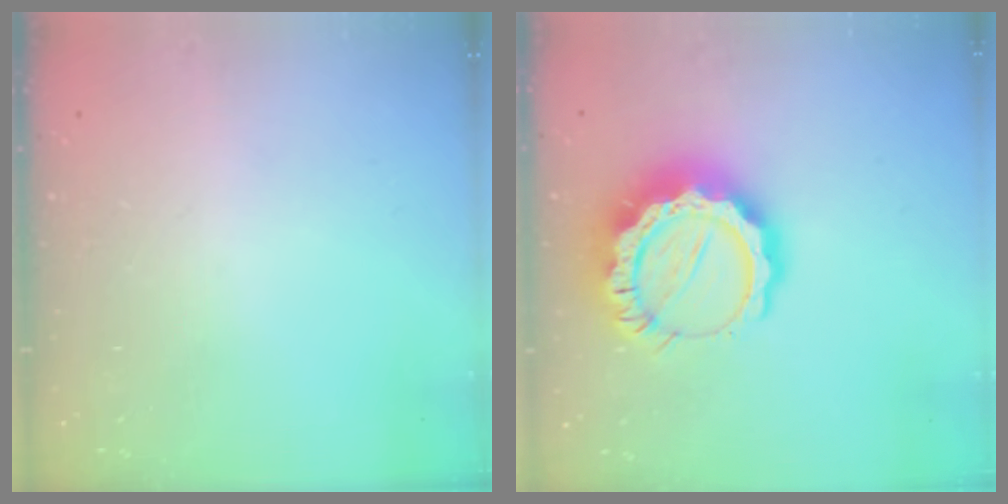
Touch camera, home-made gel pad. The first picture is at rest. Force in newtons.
{"total": 16.8, "press": 16.7, "slide": 1.6}